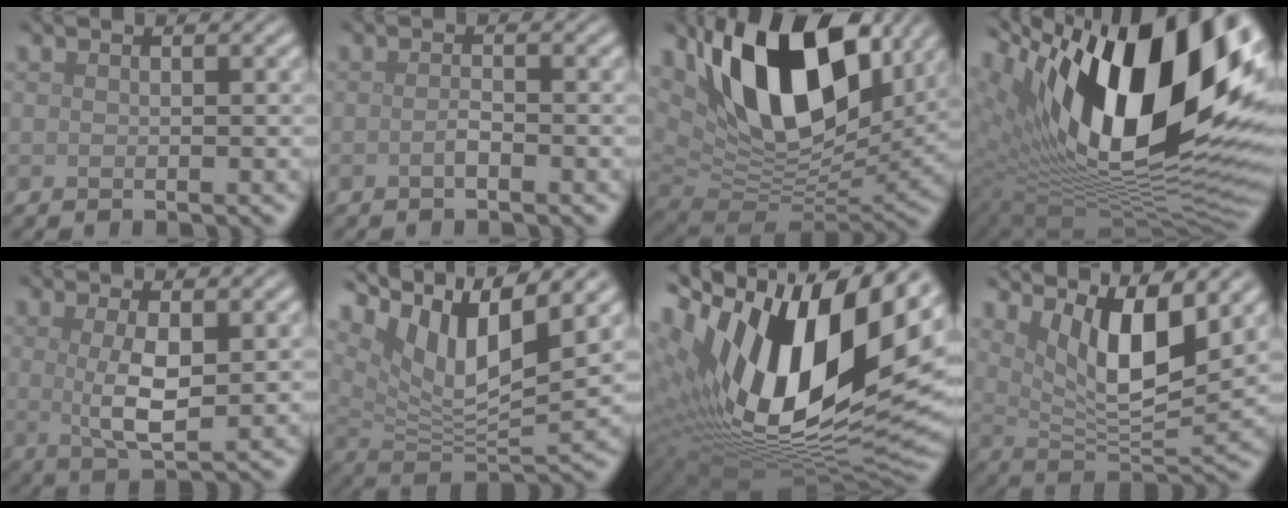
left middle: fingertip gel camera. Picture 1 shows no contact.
{"total": 1.0, "force": [-0.5, 0.2, 0.8], "torque": [-0.017, 0.002, -0.009]}
{"total": 13.8, "force": [5.8, 7.4, 10.1], "torque": [-0.167, -0.002, 0.101]}
{"total": 19.4, "force": [6.9, 8.2, 16.1], "torque": [-0.259, 0.022, 0.115]}
{"total": 4.1, "force": [0.5, 1.2, 3.9], "torque": [-0.079, -0.005, 0.014]}
{"total": 9.4, "force": [5.7, 2.6, 7.0], "torque": [-0.131, -0.001, 0.111]}
{"total": 19.9, "force": [5.3, 9.7, 16.5], "torque": [-0.311, 0.005, 0.098]}
{"total": 7.8, "force": [3.4, 2.5, 6.5], "torque": [-0.116, -0.015, 0.062]}